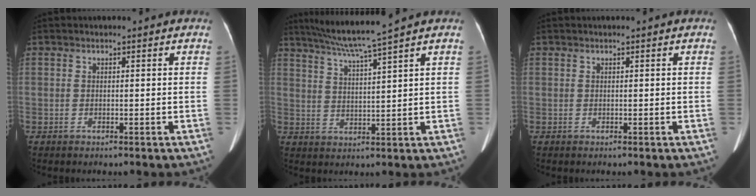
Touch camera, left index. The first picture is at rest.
{"total": 8.1, "force": [6.7, -2.2, 4.0], "torque": [-0.072, 0.001, 0.120]}
{"total": 0.0}